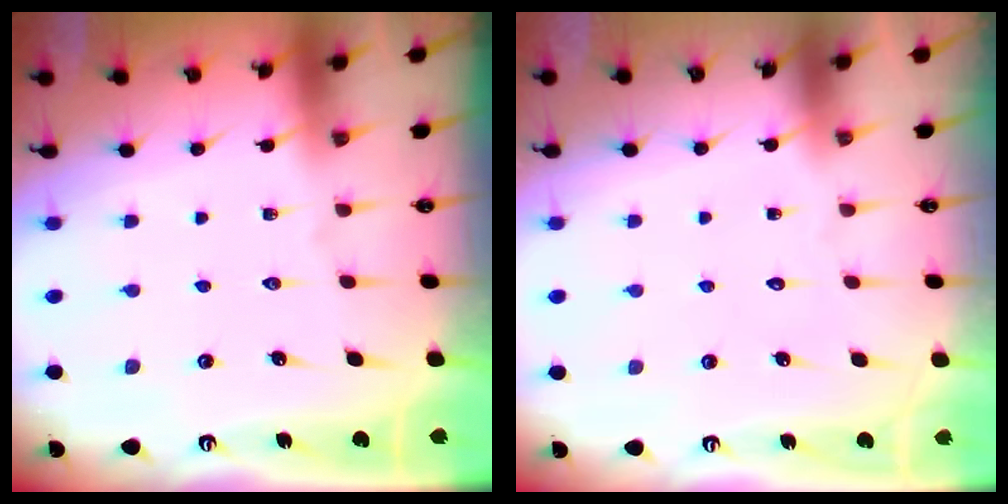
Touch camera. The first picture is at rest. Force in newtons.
{"total": 1.5, "press": 1.5, "slide": 0.1}